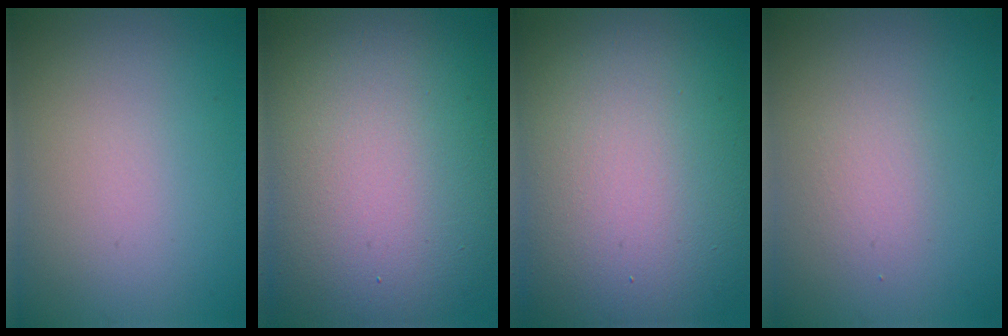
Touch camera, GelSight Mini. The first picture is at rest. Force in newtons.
{"total": 16.0, "press": 16.0, "slide": 1.3}
{"total": 17.3, "press": 17.2, "slide": 1.6}
{"total": 1.4, "press": 1.4, "slide": 0.1}